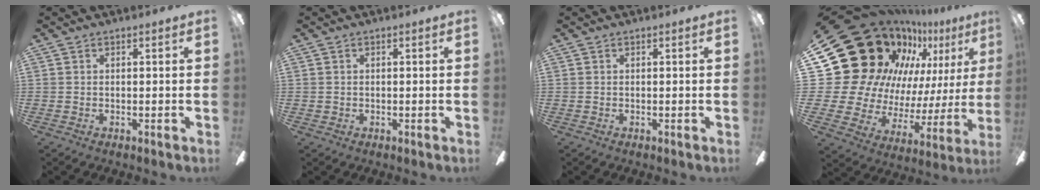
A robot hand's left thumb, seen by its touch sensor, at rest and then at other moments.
{"total": 0.9, "force": [-0.2, 0.9, 0.1], "torque": [-0.001, 0.004, -0.007]}
{"total": 0.0}
{"total": 28.8, "force": [17.0, 18.5, 14.1], "torque": [-0.231, -0.151, 0.360]}